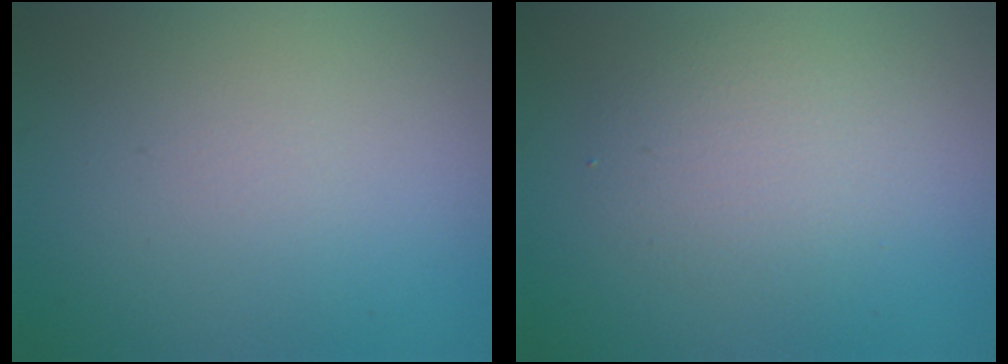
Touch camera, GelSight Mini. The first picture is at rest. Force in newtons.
{"total": 2.6, "press": 2.6, "slide": 0.2}